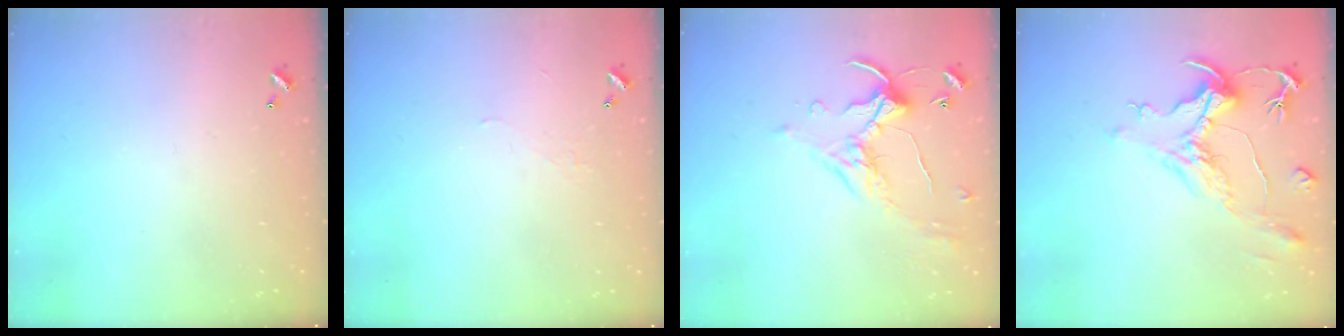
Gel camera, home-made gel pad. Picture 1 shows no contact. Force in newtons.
{"total": 2.0, "press": 2.0, "slide": 0.5}
{"total": 1.2, "press": 0.6, "slide": 1.0}
{"total": 1.5, "press": 0.9, "slide": 1.2}